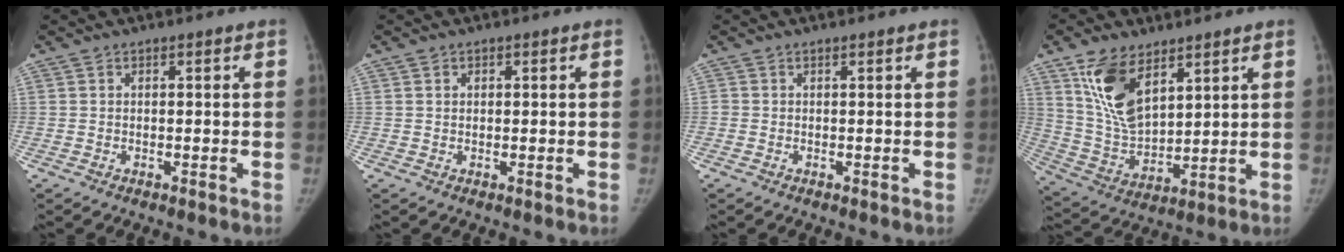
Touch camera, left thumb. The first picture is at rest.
{"total": 1.2, "force": [0.3, 1.0, 0.5], "torque": [-0.002, 0.001, 0.006]}
{"total": 0.0}
{"total": 13.9, "force": [7.5, 7.3, 9.3], "torque": [-0.153, -0.035, 0.158]}